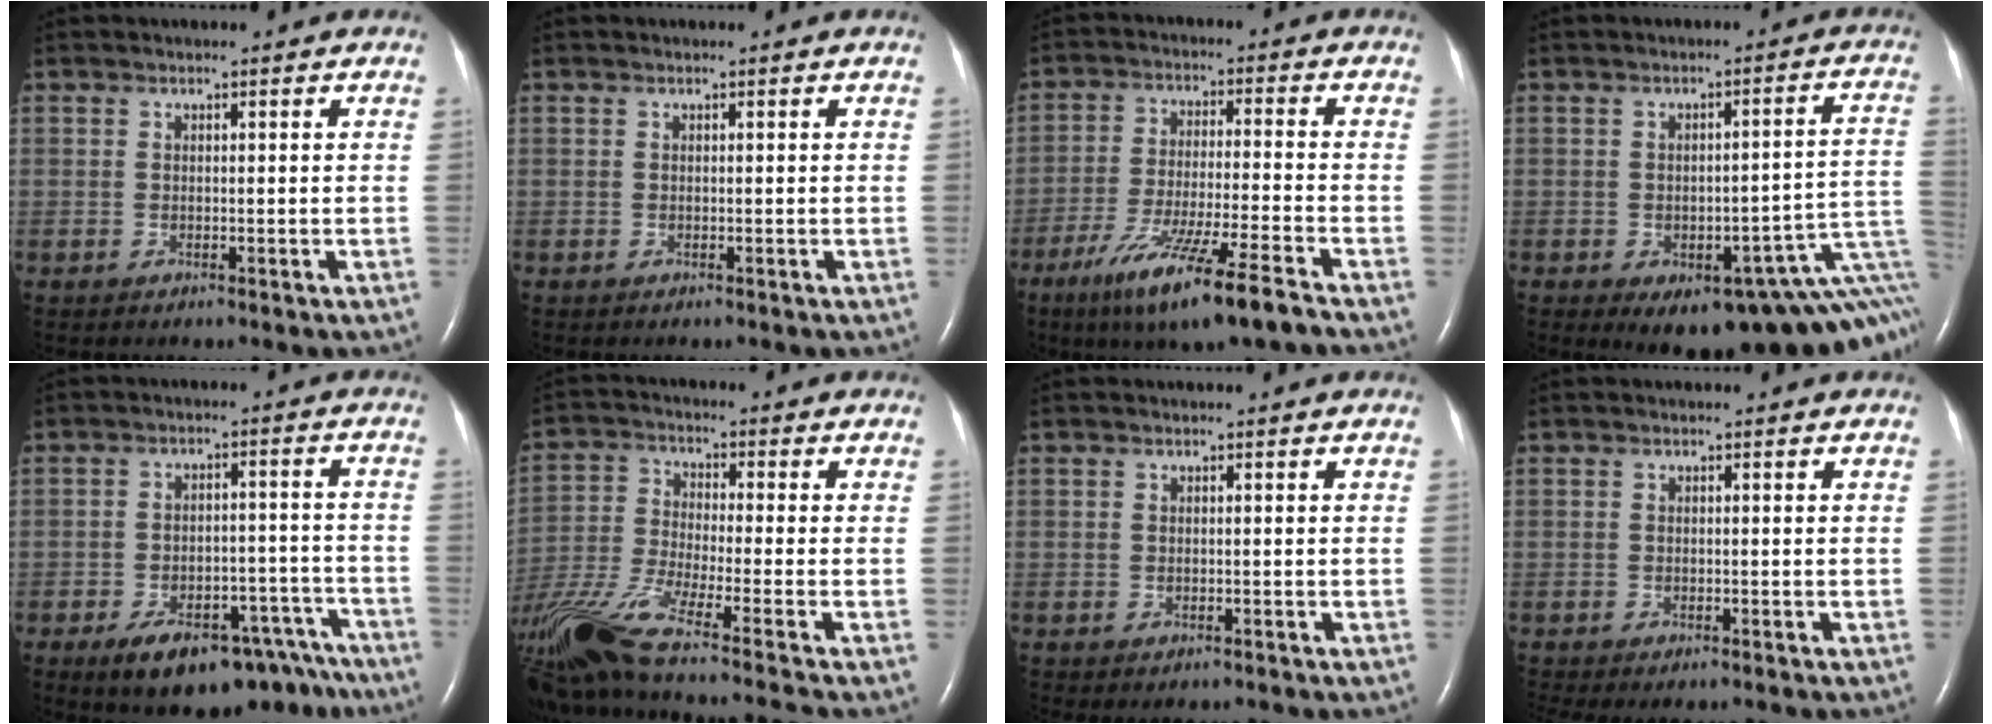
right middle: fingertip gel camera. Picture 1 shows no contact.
{"total": 0.0}
{"total": 13.1, "force": [-8.5, -0.1, 10.0], "torque": [-0.191, -0.041, -0.150]}
{"total": 17.8, "force": [-8.7, 6.0, 14.2], "torque": [-0.088, 0.035, -0.095]}
{"total": 16.2, "force": [-12.2, 7.3, 7.8], "torque": [-0.073, 0.034, -0.162]}
{"total": 18.9, "force": [-15.2, -1.4, 11.2], "torque": [-0.253, -0.038, -0.276]}
{"total": 0.9, "force": [-0.8, 0.5, 0.3], "torque": [-0.008, -0.002, -0.009]}
{"total": 3.8, "force": [-3.1, 1.2, 1.8], "torque": [-0.025, -0.005, -0.043]}